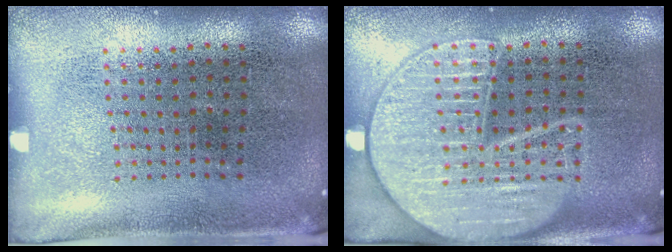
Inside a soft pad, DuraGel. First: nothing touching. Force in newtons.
{"total": 3.5, "press": 3.5, "slide": 0.4}